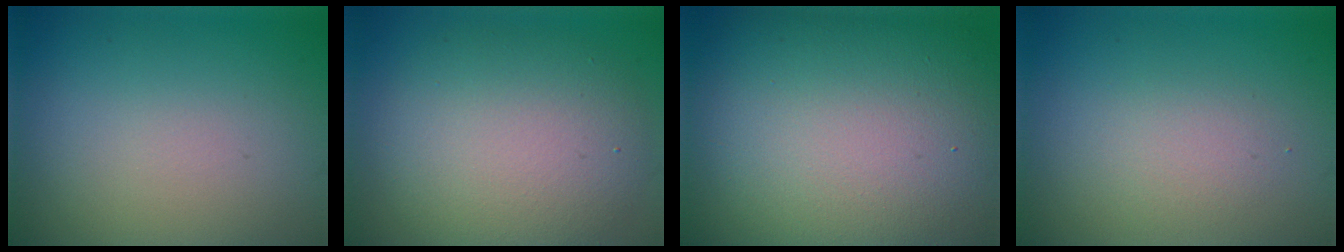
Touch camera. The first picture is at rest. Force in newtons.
{"total": 7.9, "press": 7.9, "slide": 0.8}
{"total": 20.1, "press": 20.1, "slide": 1.2}
{"total": 1.7, "press": 1.7, "slide": 0.2}